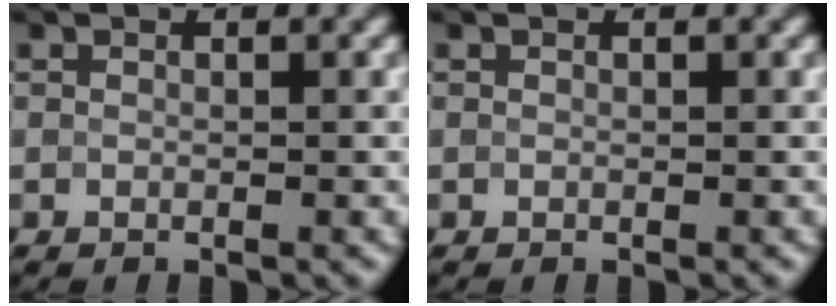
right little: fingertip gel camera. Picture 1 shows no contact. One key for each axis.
{"total": 0.0}